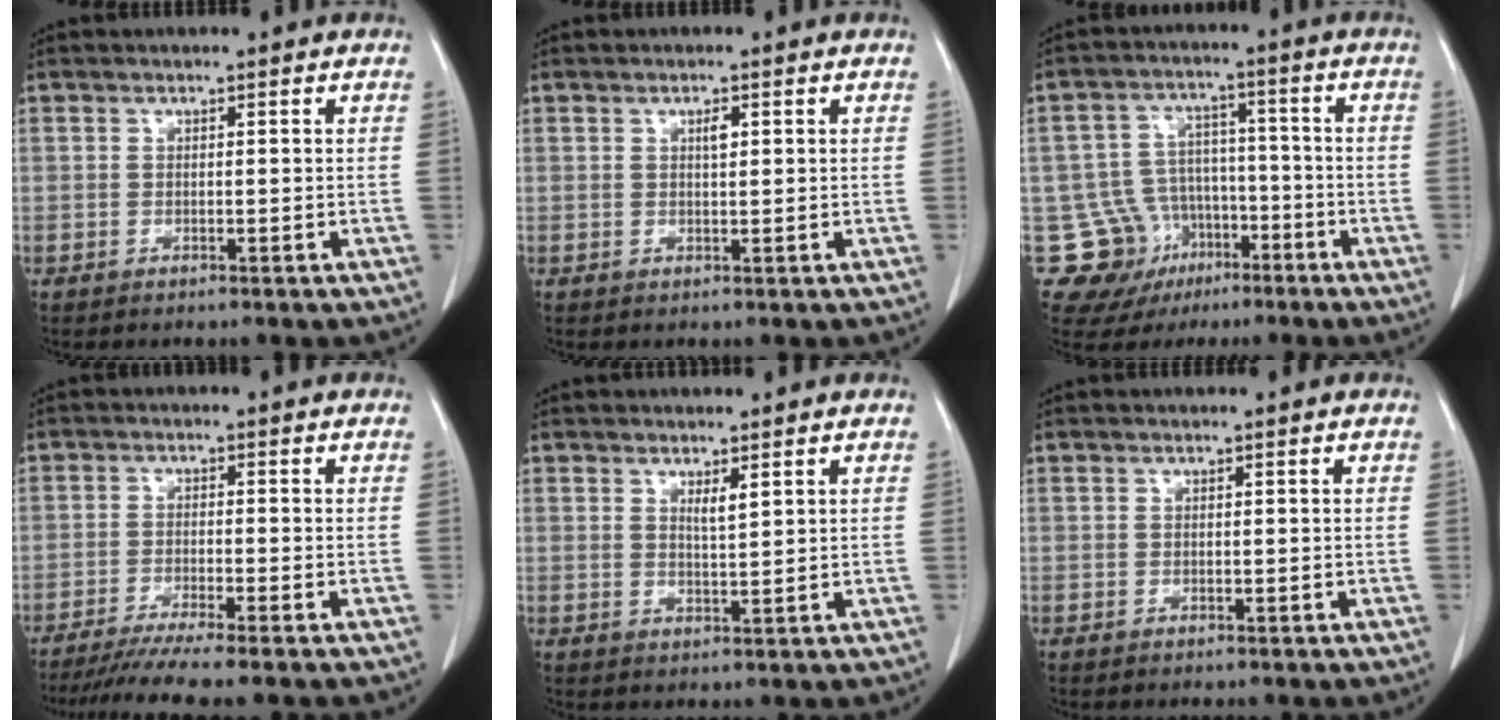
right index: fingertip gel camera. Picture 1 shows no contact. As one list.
[{"total": 1.3, "force": [0.5, 0.4, 1.1], "torque": [-0.021, 0.000, 0.009]}, {"total": 14.8, "force": [-6.7, 12.7, 3.6], "torque": [-0.080, 0.060, -0.091]}, {"total": 8.2, "force": [-6.9, -1.2, 4.4], "torque": [-0.058, -0.024, -0.108]}, {"total": 1.9, "force": [1.1, 0.1, 1.5], "torque": [-0.034, -0.005, 0.024]}, {"total": 0.0}]